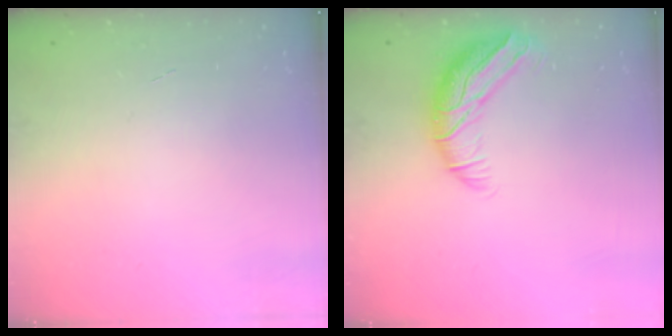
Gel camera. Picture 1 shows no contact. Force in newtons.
{"total": 10.8, "press": 10.5, "slide": 2.6}